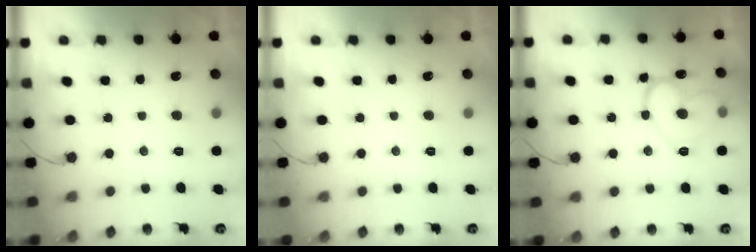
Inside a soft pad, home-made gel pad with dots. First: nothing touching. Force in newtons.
{"total": 0.0}
{"total": 13.4, "press": 13.4, "slide": 1.0}